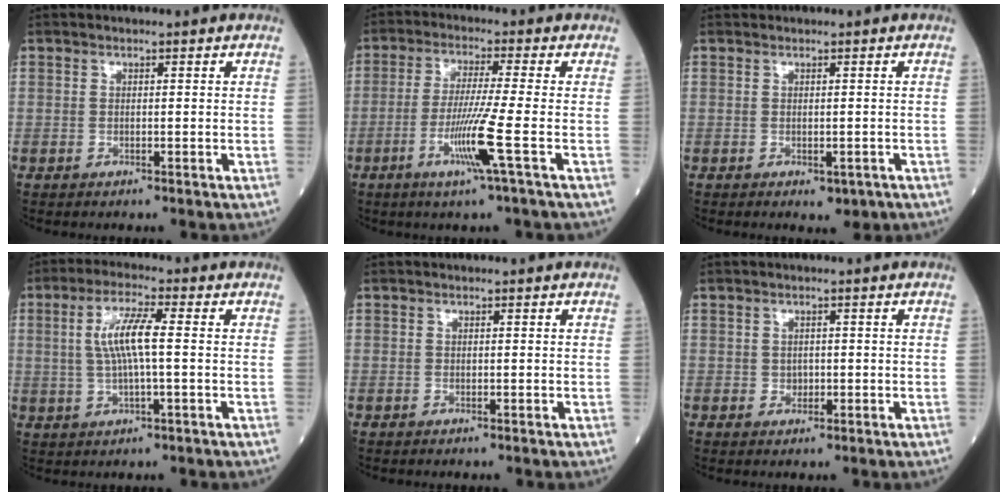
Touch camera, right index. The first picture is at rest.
{"total": 7.9, "force": [-2.8, -1.7, 7.2], "torque": [-0.142, -0.020, -0.061]}
{"total": 2.0, "force": [-0.5, 1.4, 1.3], "torque": [-0.011, 0.001, 0.000]}
{"total": 6.9, "force": [0.7, 0.8, 6.8], "torque": [-0.140, 0.008, 0.014]}
{"total": 0.0}
{"total": 1.1, "force": [-0.1, 1.1, 0.4], "torque": [-0.002, 0.002, 0.002]}